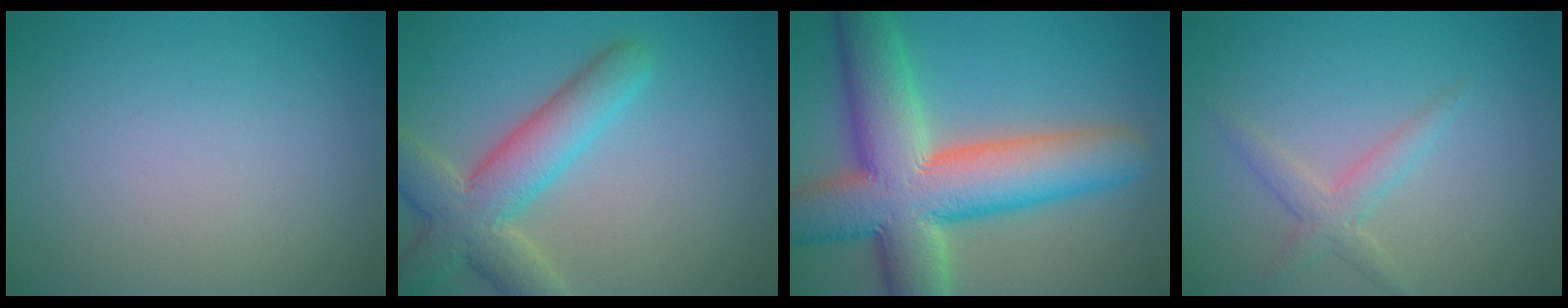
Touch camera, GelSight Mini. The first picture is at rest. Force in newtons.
{"total": 6.5, "press": 6.5, "slide": 0.4}
{"total": 13.1, "press": 13.1, "slide": 1.0}
{"total": 2.1, "press": 2.1, "slide": 0.1}